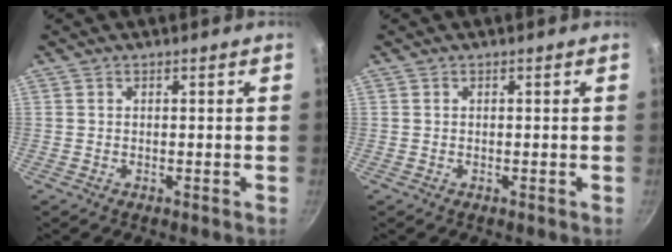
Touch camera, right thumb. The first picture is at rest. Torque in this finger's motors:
{"motor_torque": [-0.16, 0.16, 0.01, -0.01, 0.04]}